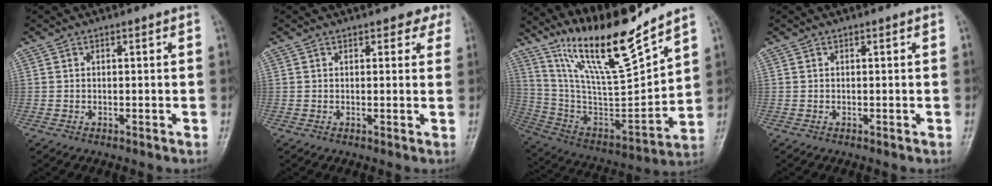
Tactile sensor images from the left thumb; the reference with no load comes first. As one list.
[{"total": 2.9, "force": [2.3, 1.6, 0.6], "torque": [0.021, -0.010, 0.011]}, {"total": 19.4, "force": [15.7, 2.3, 11.2], "torque": [-0.166, -0.095, 0.299]}, {"total": 0.0}]